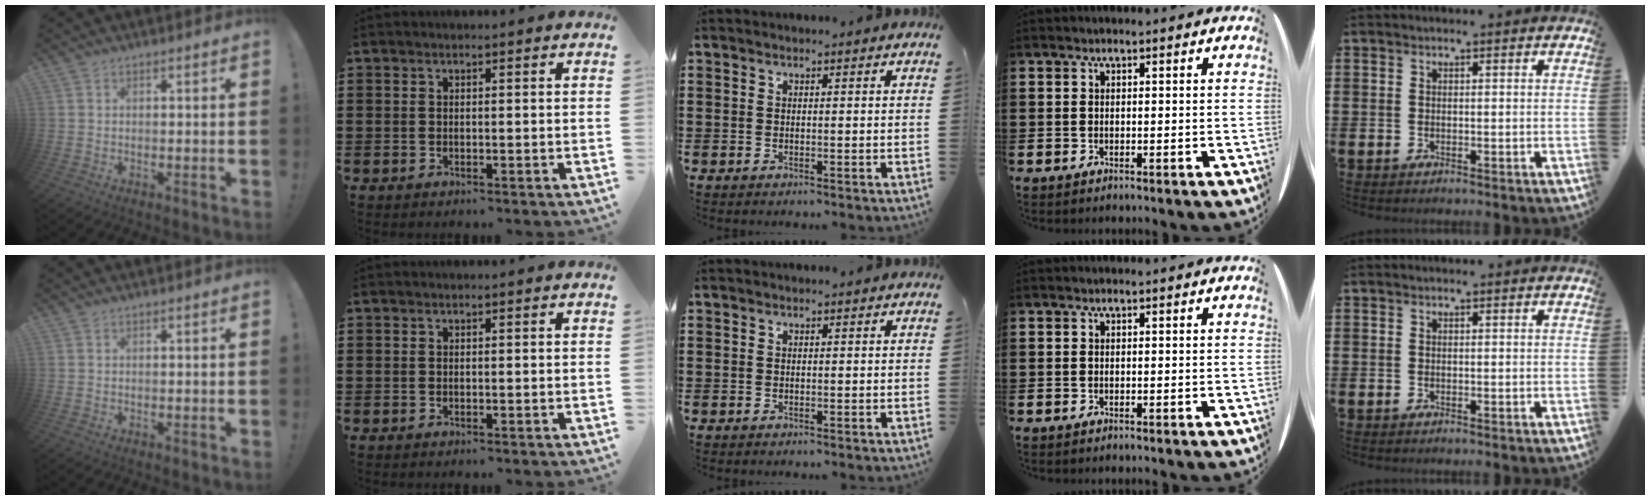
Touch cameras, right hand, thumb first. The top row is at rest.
{}